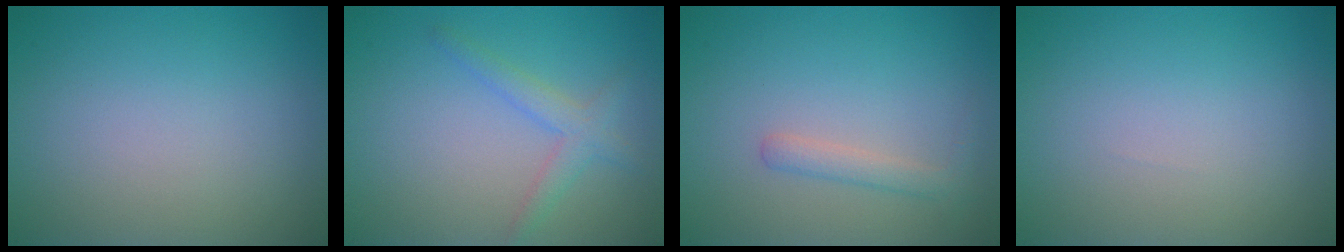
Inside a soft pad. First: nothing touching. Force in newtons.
{"total": 2.2, "press": 2.2, "slide": 0.1}
{"total": 1.6, "press": 1.6, "slide": 0.1}
{"total": 0.0}